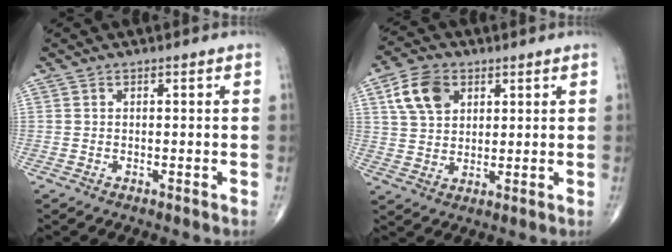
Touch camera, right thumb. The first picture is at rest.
{"total": 8.8, "force": [3.6, 6.1, 5.3], "torque": [-0.083, -0.005, 0.068]}